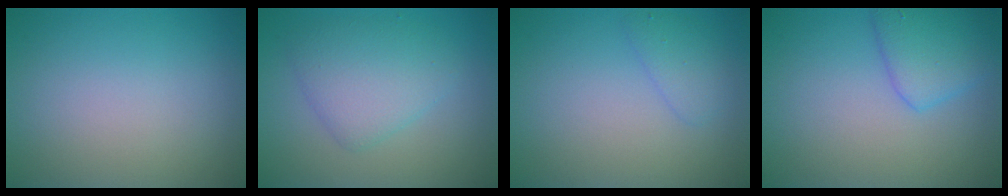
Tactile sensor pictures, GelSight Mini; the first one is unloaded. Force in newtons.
{"total": 4.0, "press": 4.0, "slide": 0.1}
{"total": 1.7, "press": 1.7, "slide": 0.1}
{"total": 3.3, "press": 3.3, "slide": 0.2}